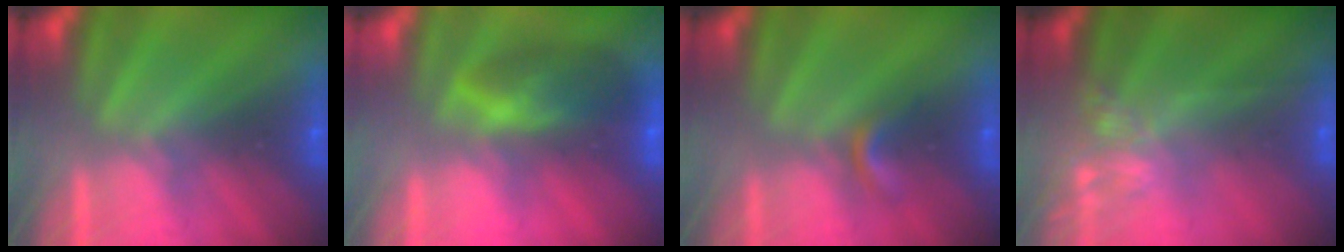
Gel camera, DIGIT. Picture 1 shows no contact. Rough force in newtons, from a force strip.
{"total": 5.9}
{"total": 2.2}
{"total": 9.3}